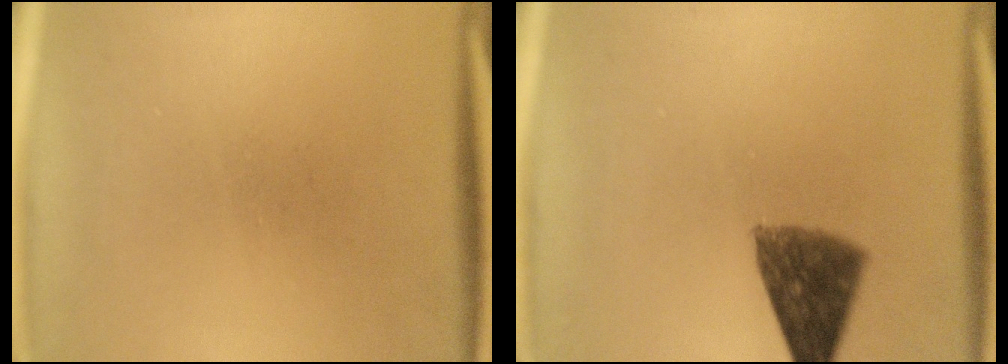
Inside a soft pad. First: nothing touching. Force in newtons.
{"total": 8.5}